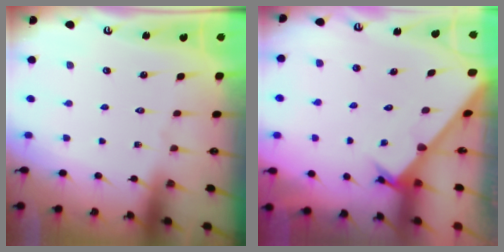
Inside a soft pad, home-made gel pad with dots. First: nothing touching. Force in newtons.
{"total": 2.6, "press": 2.6, "slide": 0.3}